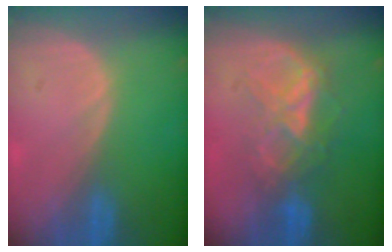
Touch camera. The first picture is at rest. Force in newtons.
{"total": 6.6, "press": 6.4, "slide": 1.5}